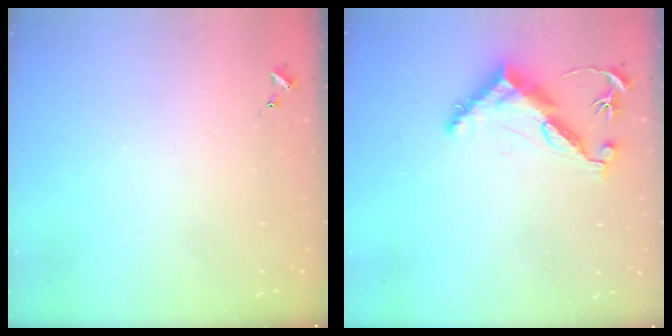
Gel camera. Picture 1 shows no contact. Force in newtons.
{"total": 11.7, "press": 11.7, "slide": 1.0}